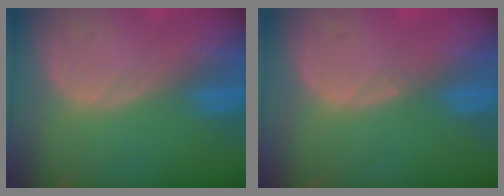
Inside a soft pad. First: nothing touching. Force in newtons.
{"total": 0.6, "press": 0.5, "slide": 0.4}